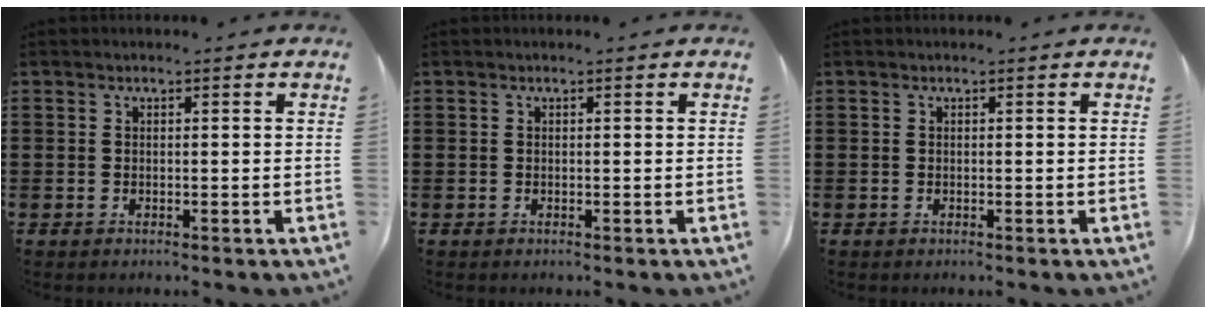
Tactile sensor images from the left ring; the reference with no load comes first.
{"total": 0.0}
{"total": 0.0}